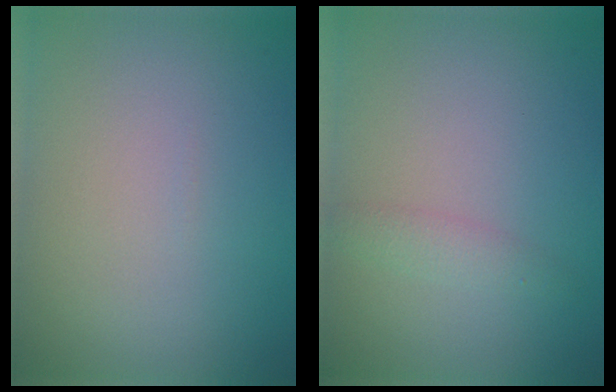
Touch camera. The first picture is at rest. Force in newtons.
{"total": 1.3, "press": 1.3, "slide": 0.0}